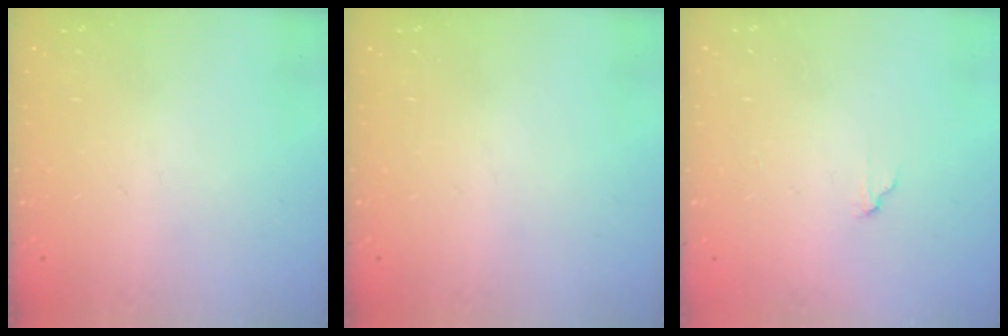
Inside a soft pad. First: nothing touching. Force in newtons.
{"total": 0.0}
{"total": 4.1, "press": 4.1, "slide": 0.4}